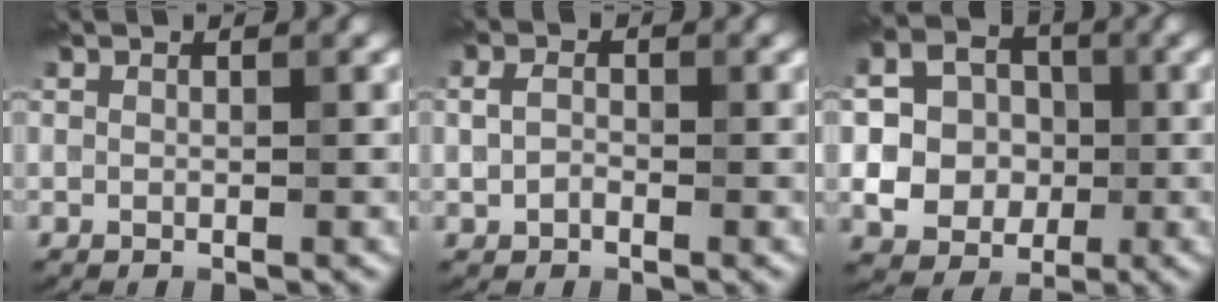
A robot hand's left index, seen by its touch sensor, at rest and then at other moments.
{"total": 1.7, "force": [-0.4, 1.3, 1.1], "torque": [-0.025, 0.000, -0.011]}
{"total": 9.1, "force": [-1.1, 8.2, 3.8], "torque": [-0.081, 0.011, -0.047]}